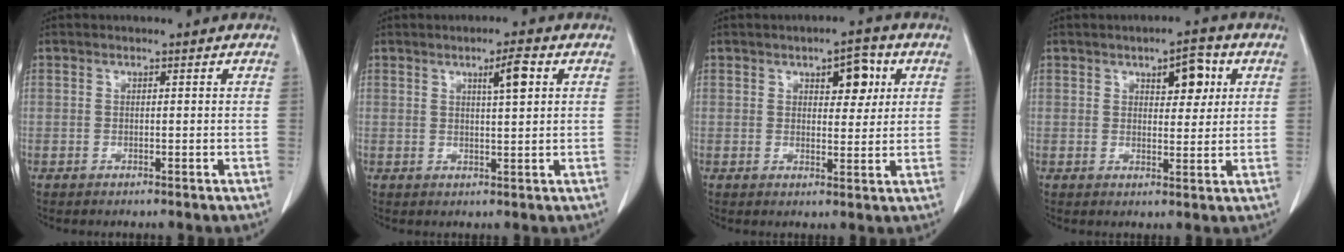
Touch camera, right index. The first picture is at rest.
{"total": 3.8, "force": [1.5, 0.2, 3.5], "torque": [-0.056, 0.001, 0.023]}
{"total": 5.4, "force": [2.2, 2.3, 4.4], "torque": [-0.057, 0.006, 0.030]}
{"total": 5.3, "force": [2.2, 2.2, 4.4], "torque": [-0.059, 0.005, 0.031]}